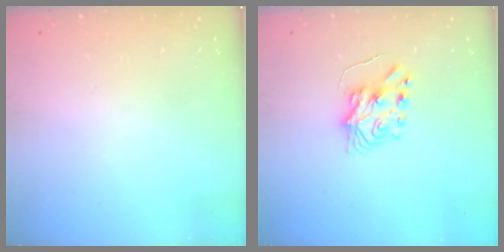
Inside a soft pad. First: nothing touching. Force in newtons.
{"total": 7.3, "press": 7.3, "slide": 0.7}